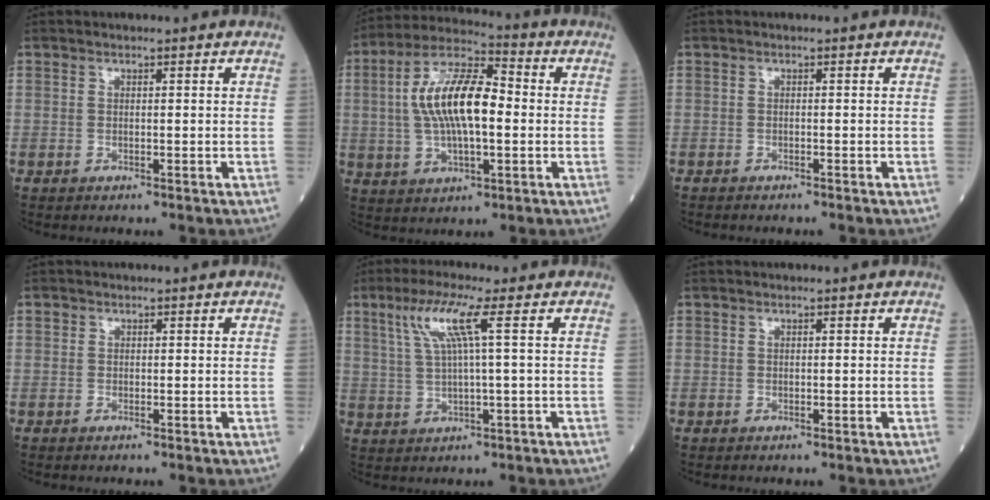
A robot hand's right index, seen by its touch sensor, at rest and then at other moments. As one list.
[{"total": 13.5, "force": [0.6, 4.6, 12.6], "torque": [-0.255, 0.020, 0.010]}, {"total": 1.3, "force": [-1.1, 0.0, 0.6], "torque": [-0.011, 0.001, -0.013]}, {"total": 0.0}, {"total": 6.5, "force": [2.5, -0.7, 6.0], "torque": [-0.123, 0.013, 0.055]}, {"total": 0.0}]